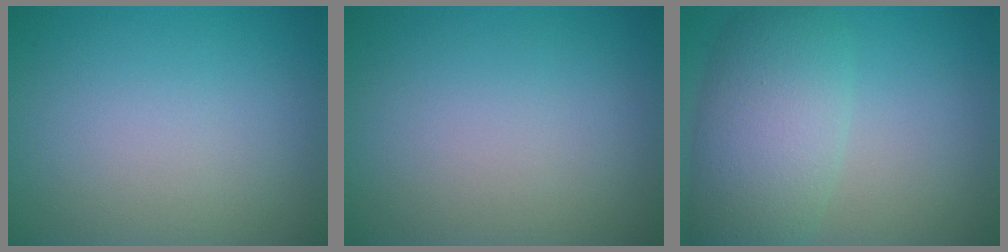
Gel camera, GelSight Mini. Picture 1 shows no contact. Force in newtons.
{"total": 0.0}
{"total": 6.8, "press": 6.8, "slide": 0.3}